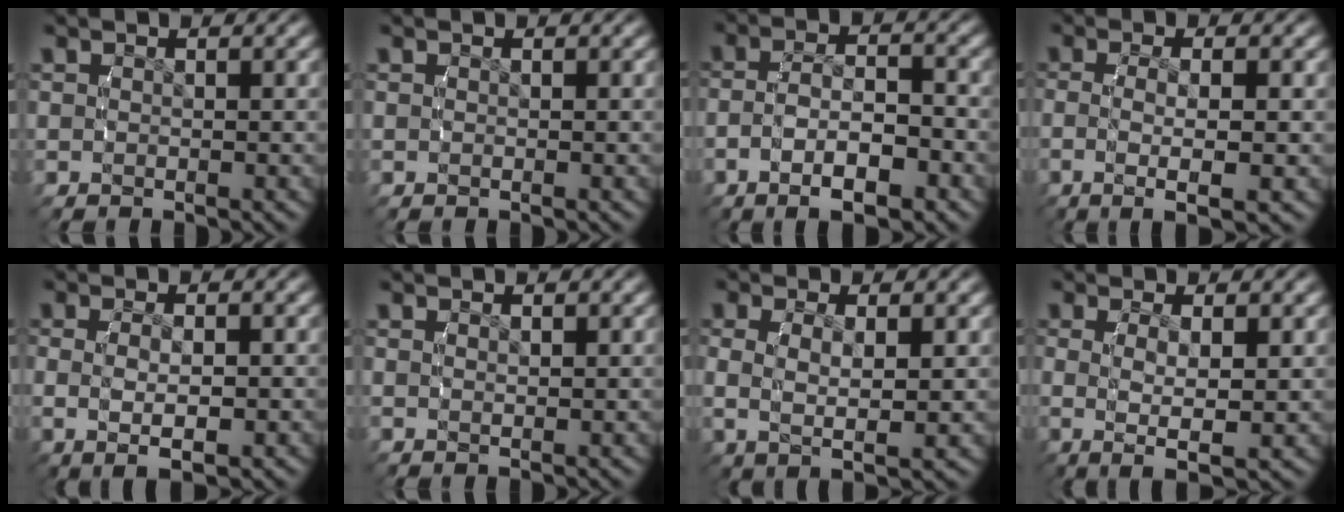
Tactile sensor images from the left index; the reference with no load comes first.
{"total": 0.0}
{"total": 5.6, "force": [-2.1, 2.5, 4.6], "torque": [-0.079, 0.000, -0.034]}
{"total": 5.0, "force": [-1.2, 1.1, 4.8], "torque": [-0.087, -0.008, -0.011]}
{"total": 4.3, "force": [-0.3, 1.7, 3.9], "torque": [-0.072, -0.003, 0.002]}
{"total": 0.7, "force": [0.5, -0.4, 0.3], "torque": [-0.006, -0.006, 0.013]}
{"total": 4.4, "force": [0.5, 2.0, 3.9], "torque": [-0.083, -0.003, 0.016]}
{"total": 4.5, "force": [0.0, 1.3, 4.3], "torque": [-0.082, -0.010, 0.009]}